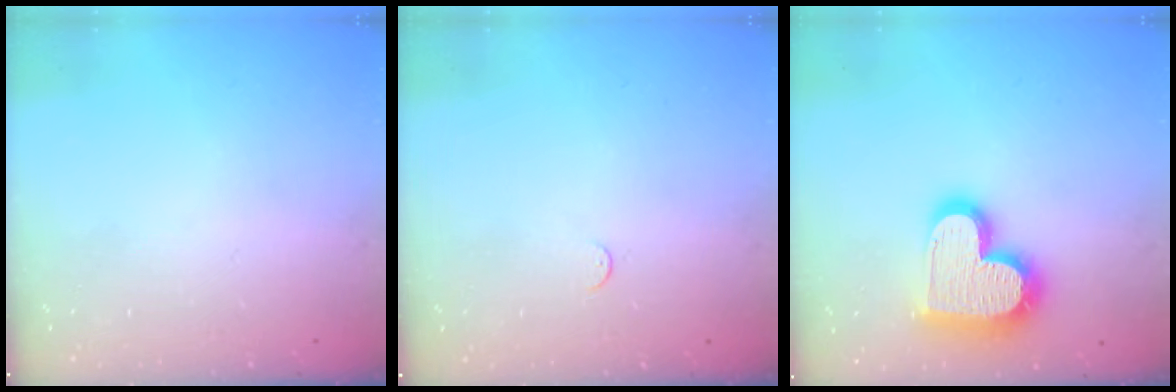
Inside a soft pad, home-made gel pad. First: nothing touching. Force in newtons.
{"total": 2.7, "press": 2.7, "slide": 0.4}
{"total": 20.7, "press": 20.7, "slide": 1.5}